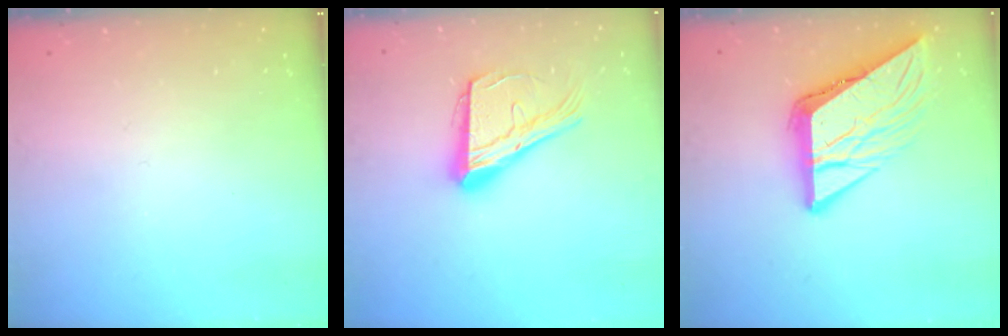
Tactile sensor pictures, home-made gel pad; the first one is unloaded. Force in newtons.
{"total": 17.9, "press": 17.8, "slide": 1.9}
{"total": 11.2, "press": 11.2, "slide": 1.1}